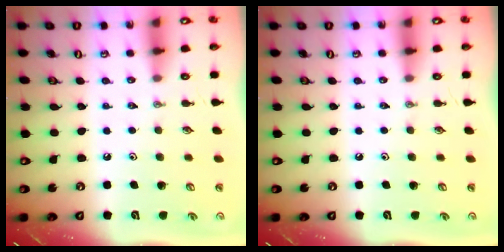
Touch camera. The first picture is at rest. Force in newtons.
{"total": 0.0}